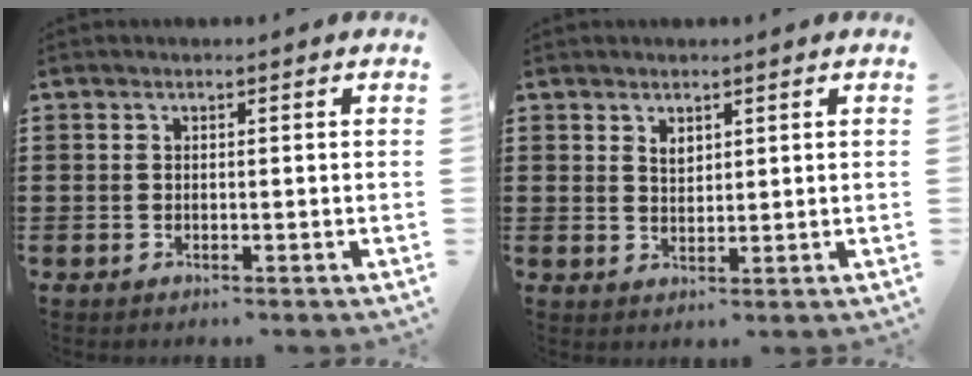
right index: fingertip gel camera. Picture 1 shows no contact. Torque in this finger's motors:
{"motor_torque": [-0.31, 0.33, 0.04, 0.02]}